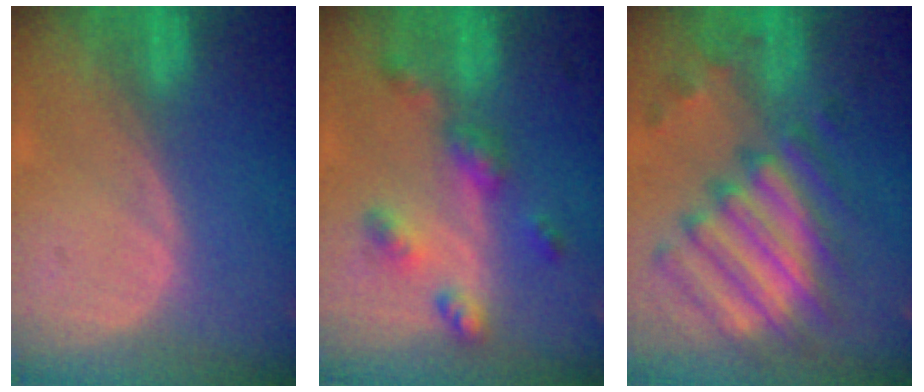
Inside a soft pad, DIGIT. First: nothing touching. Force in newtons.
{"total": 6.6, "press": 5.9, "slide": 3.1}
{"total": 12.1, "press": 10.4, "slide": 6.1}